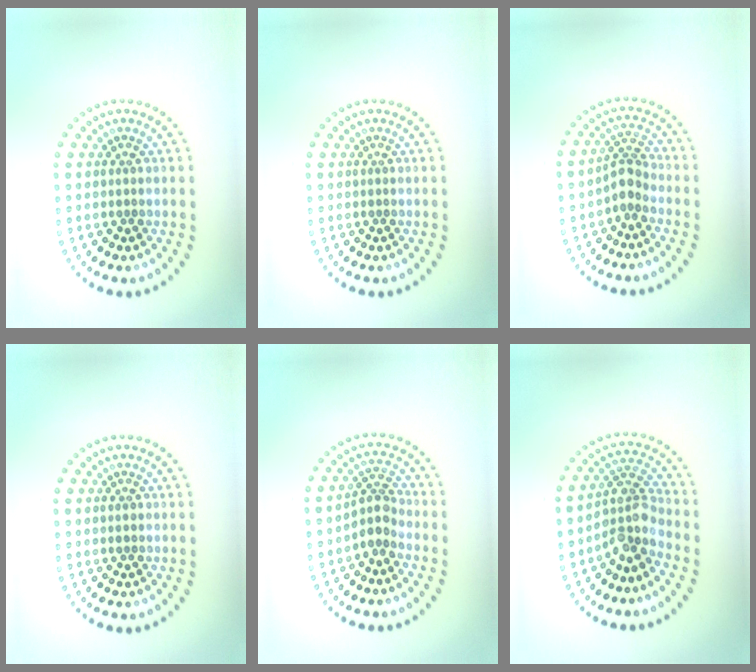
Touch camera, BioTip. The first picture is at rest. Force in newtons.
{"total": 0.0}
{"total": 2.4, "press": 1.8, "slide": 1.6}
{"total": 0.7, "press": 0.7, "slide": 0.0}
{"total": 2.4, "press": 1.9, "slide": 1.5}
{"total": 3.8, "press": 2.9, "slide": 2.5}